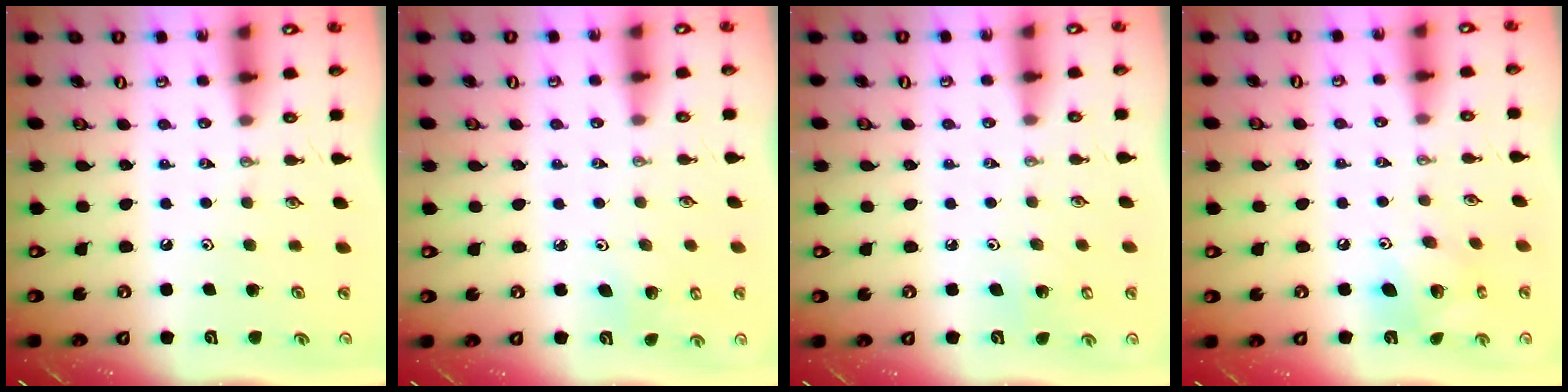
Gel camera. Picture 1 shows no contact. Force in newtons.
{"total": 3.0, "press": 2.9, "slide": 0.4}
{"total": 3.2, "press": 3.2, "slide": 0.2}
{"total": 10.8, "press": 10.7, "slide": 1.0}